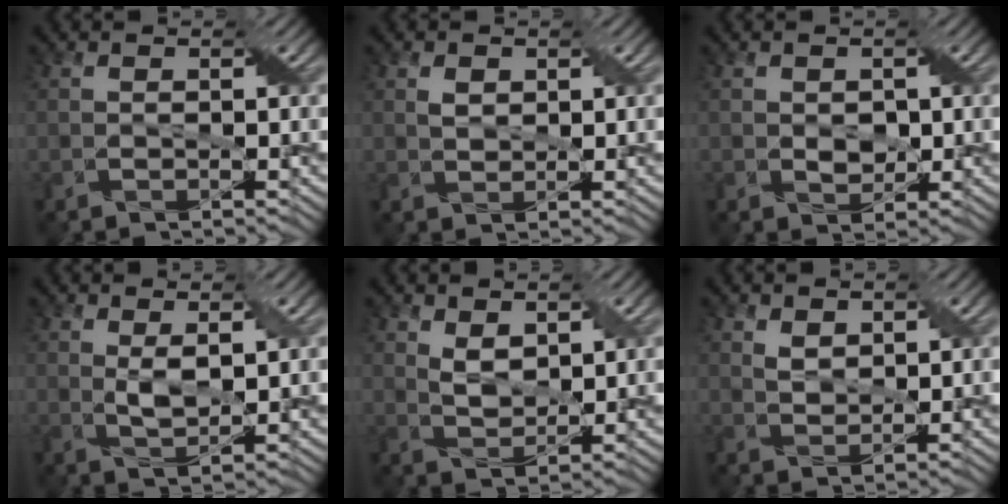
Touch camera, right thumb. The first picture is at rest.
{"total": 1.5, "force": [0.5, 1.1, 0.8], "torque": [-0.021, -0.002, 0.013]}
{"total": 2.0, "force": [0.2, 1.5, 1.3], "torque": [-0.030, -0.004, 0.006]}
{"total": 2.7, "force": [0.8, 1.0, 2.4], "torque": [-0.057, -0.005, 0.018]}
{"total": 3.2, "force": [1.7, 1.7, 2.0], "torque": [-0.050, -0.006, 0.037]}
{"total": 1.9, "force": [1.1, 1.2, 1.0], "torque": [-0.027, -0.004, 0.026]}